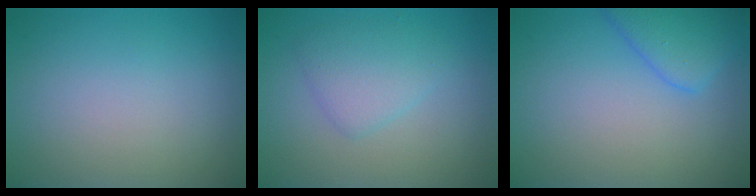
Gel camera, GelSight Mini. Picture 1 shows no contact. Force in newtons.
{"total": 2.8, "press": 2.8, "slide": 0.2}
{"total": 3.4, "press": 3.4, "slide": 0.2}